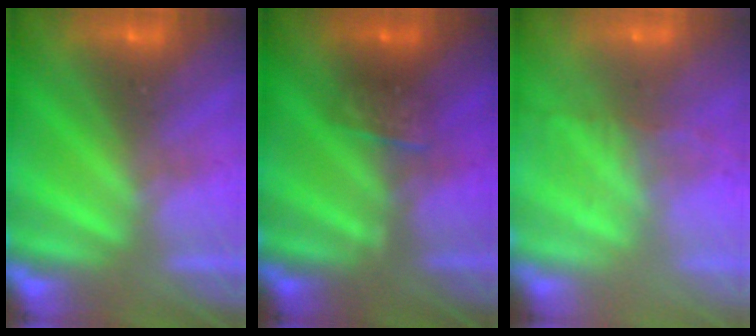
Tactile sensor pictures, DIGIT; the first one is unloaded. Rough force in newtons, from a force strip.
{"total": 2.5}
{"total": 7.1}